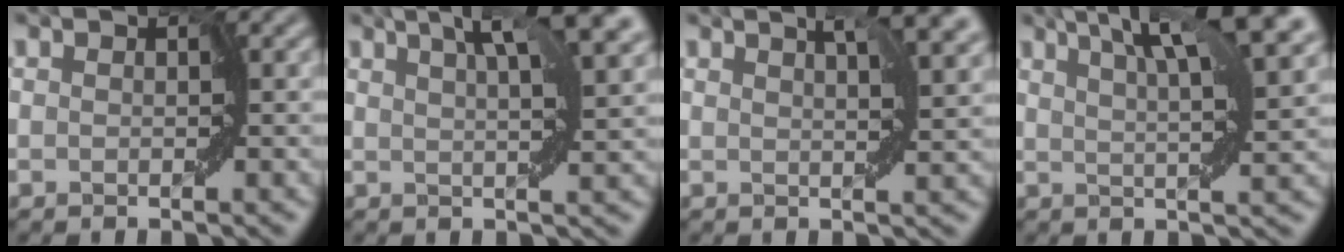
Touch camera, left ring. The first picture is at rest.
{"total": 6.8, "force": [4.2, 0.9, 5.3], "torque": [-0.066, 0.025, 0.063]}
{"total": 4.0, "force": [2.8, 0.4, 2.8], "torque": [-0.041, 0.005, 0.048]}
{"total": 9.7, "force": [6.0, 1.9, 7.4], "torque": [-0.084, 0.038, 0.073]}